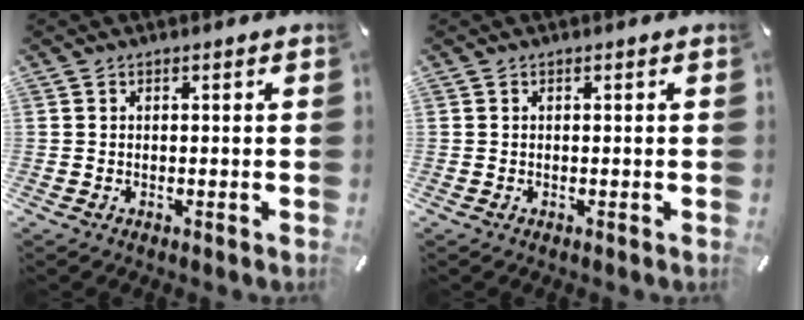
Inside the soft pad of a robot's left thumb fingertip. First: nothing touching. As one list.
[{"total": 0.0}]